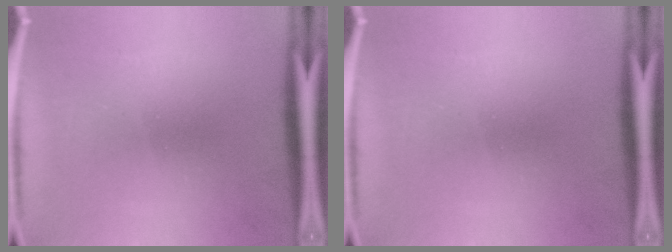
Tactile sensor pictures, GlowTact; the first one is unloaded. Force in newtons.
{"total": 0.0}